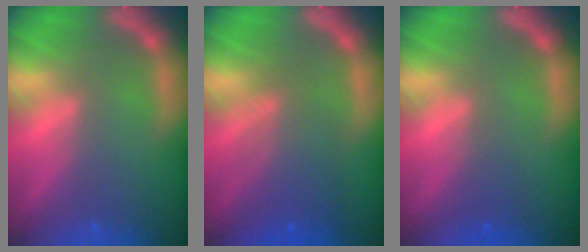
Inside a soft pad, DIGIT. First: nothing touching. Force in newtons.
{"total": 5.5}
{"total": 1.5}